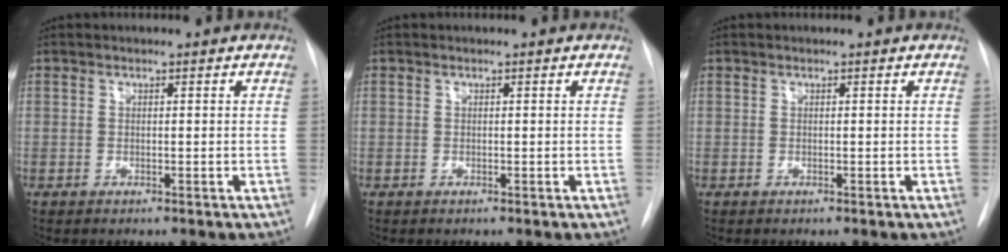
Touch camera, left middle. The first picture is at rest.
{"total": 0.0}
{"total": 0.0}